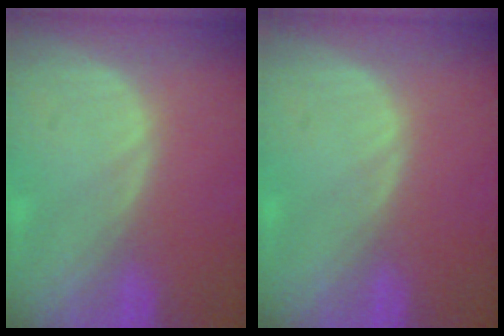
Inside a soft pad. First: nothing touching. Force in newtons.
{"total": 0.0}